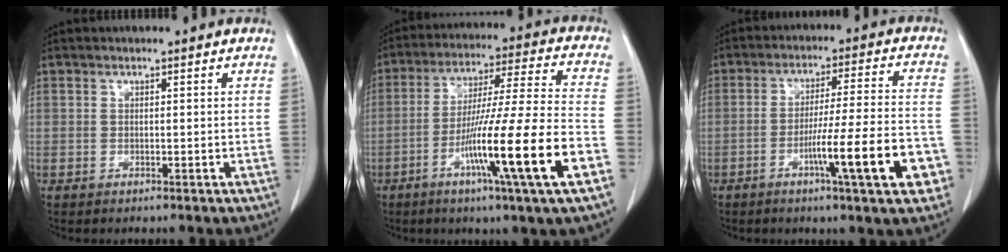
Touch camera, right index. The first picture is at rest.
{"total": 18.8, "force": [-7.4, -1.4, 17.2], "torque": [-0.299, -0.022, -0.127]}
{"total": 13.3, "force": [-5.2, 0.3, 12.2], "torque": [-0.189, -0.002, -0.078]}